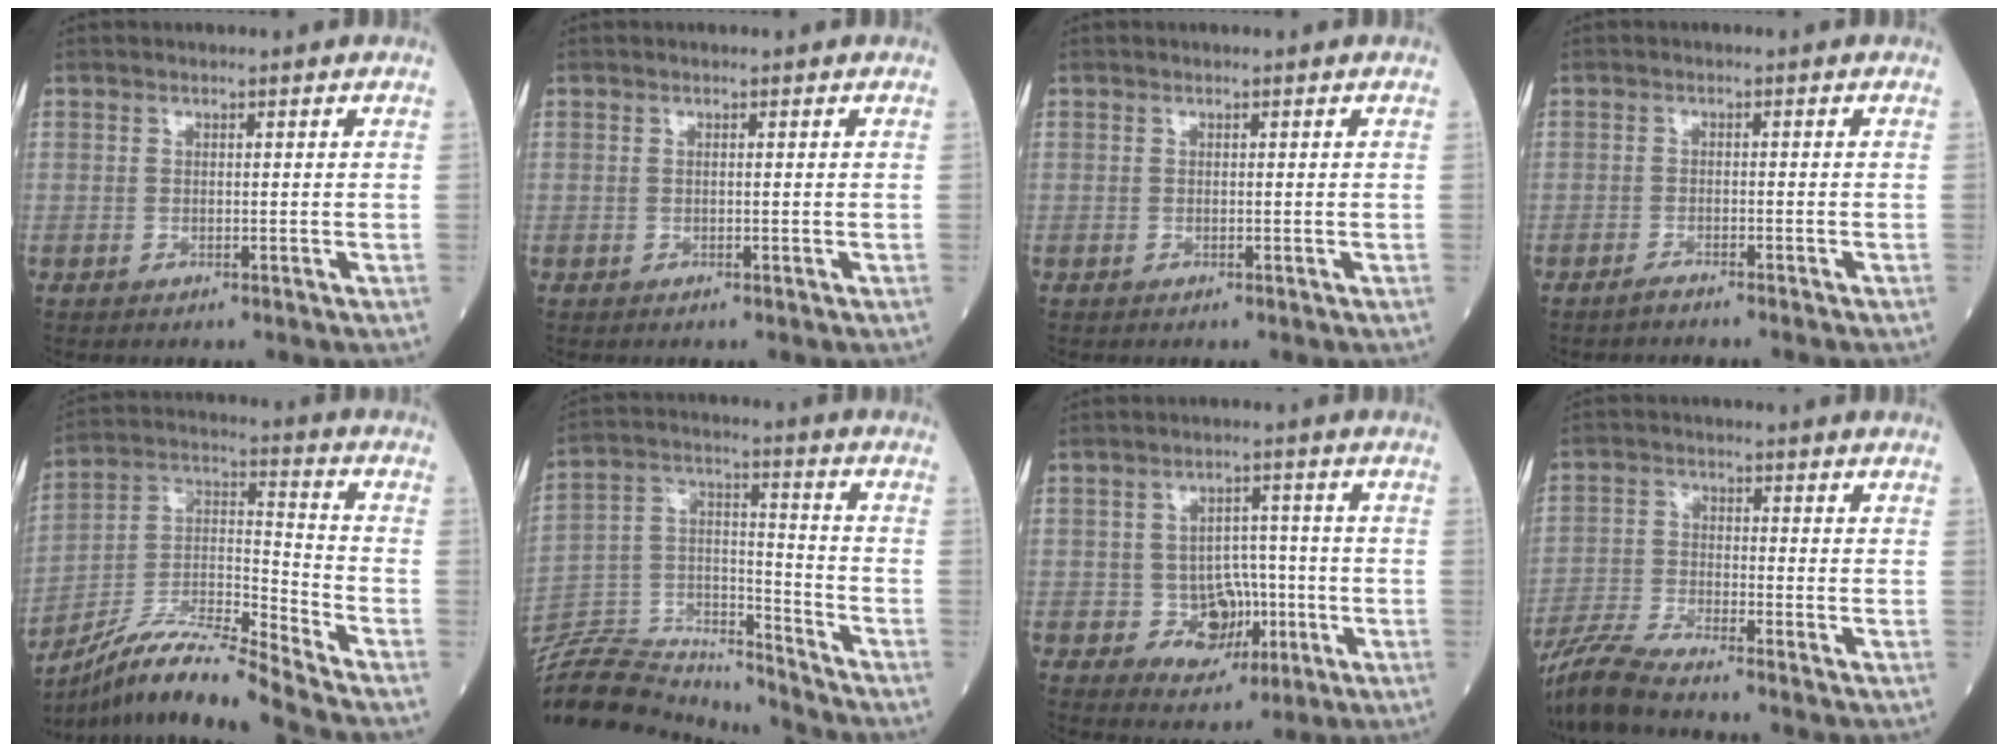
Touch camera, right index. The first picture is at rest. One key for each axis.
{"total": 0.0}
{"total": 0.0}
{"total": 1.9, "fx": -1.8, "fy": -0.1, "fz": 0.7, "tx": -0.017, "ty": -0.001, "tz": -0.026}
{"total": 14.8, "fx": -13.3, "fy": -0.9, "fz": 6.6, "tx": -0.122, "ty": 0.014, "tz": -0.241}
{"total": 22.7, "fx": -21.7, "fy": 4.6, "fz": 4.9, "tx": -0.140, "ty": 0.020, "tz": -0.356}
{"total": 6.5, "fx": -1.7, "fy": 5.3, "fz": 3.3, "tx": -0.040, "ty": 0.013, "tz": -0.018}
{"total": 7.4, "fx": -6.7, "fy": -0.5, "fz": 3.0, "tx": -0.064, "ty": -0.027, "tz": -0.132}